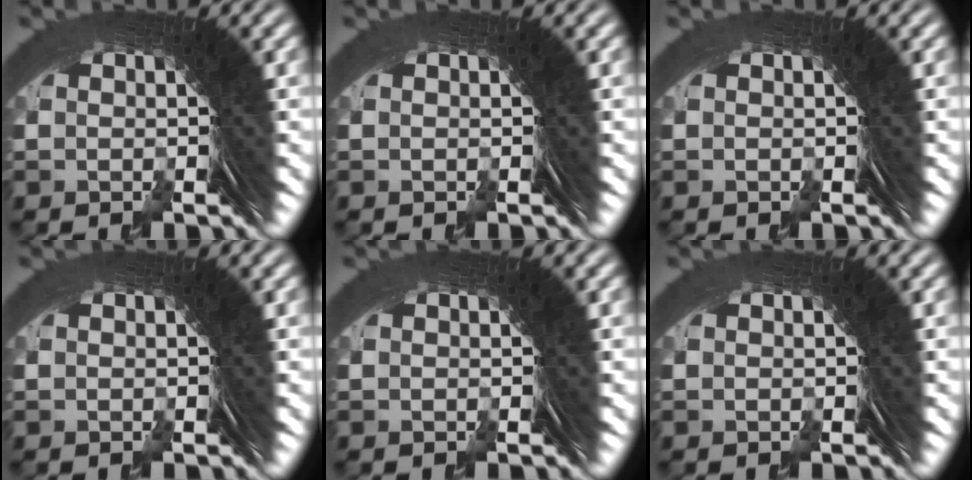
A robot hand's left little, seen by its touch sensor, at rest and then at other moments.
{"total": 0.0}
{"total": 0.0}
{"total": 0.0}
{"total": 0.0}
{"total": 0.0}